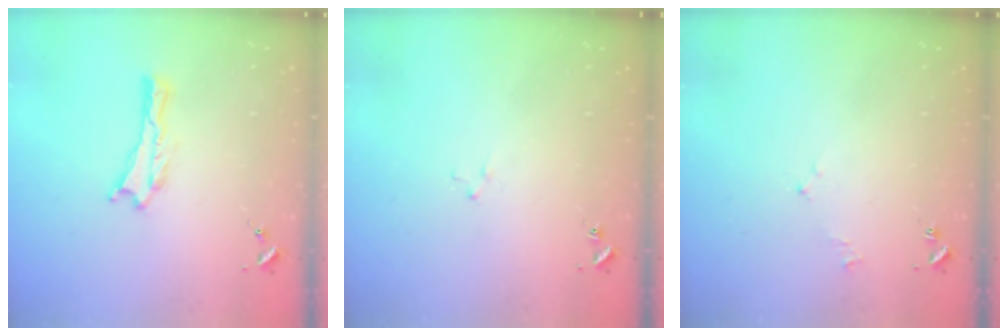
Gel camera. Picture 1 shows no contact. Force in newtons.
{"total": 1.5, "press": 1.5, "slide": 0.2}
{"total": 1.6, "press": 1.5, "slide": 0.3}